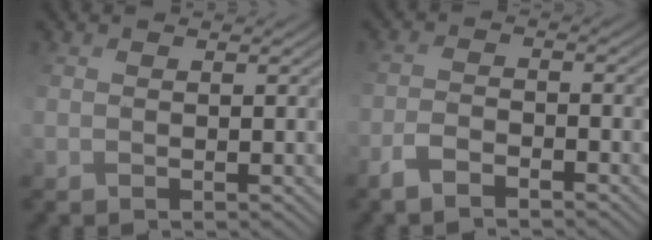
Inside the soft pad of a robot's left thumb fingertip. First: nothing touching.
{"total": 2.8, "force": [-2.4, 0.5, 1.3], "torque": [-0.020, 0.001, -0.052]}